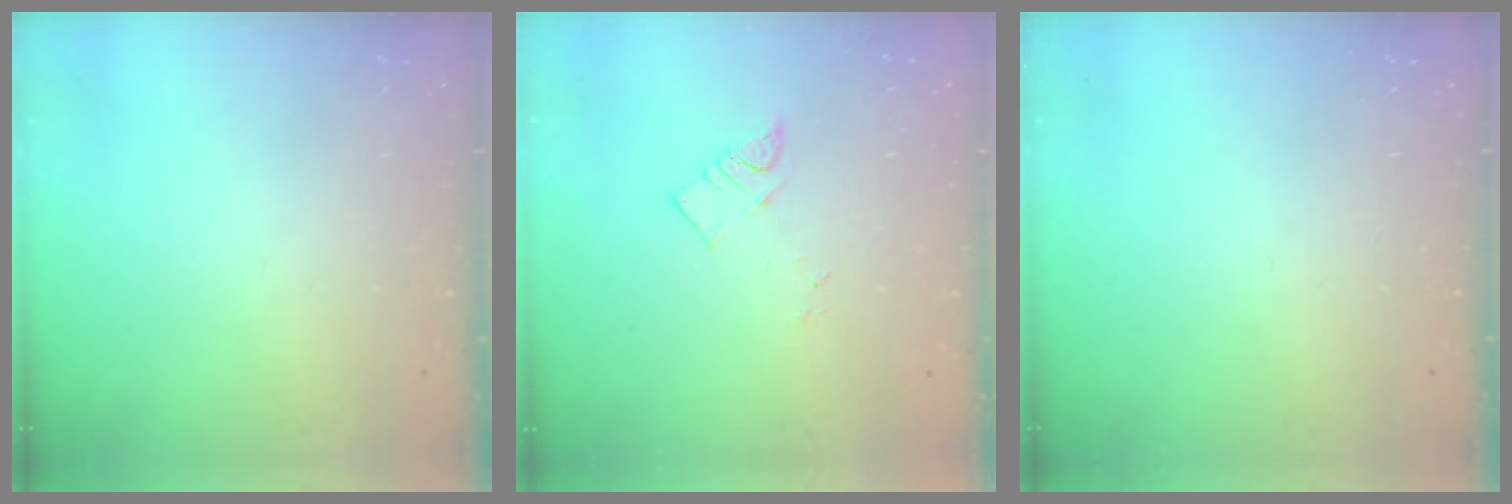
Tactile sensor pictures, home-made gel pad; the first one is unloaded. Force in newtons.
{"total": 3.4, "press": 3.4, "slide": 0.2}
{"total": 0.0}